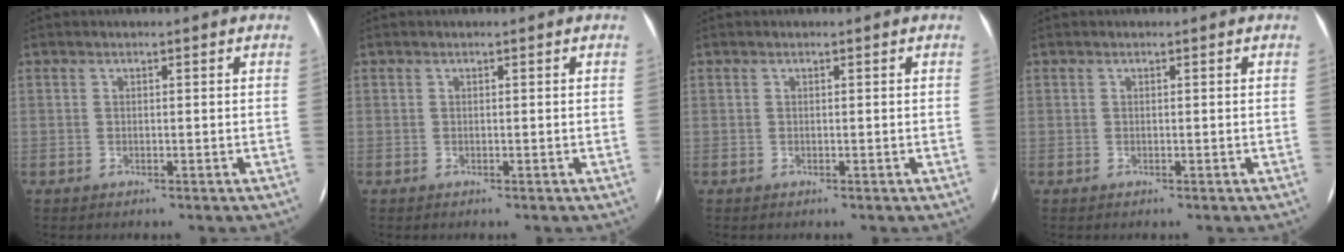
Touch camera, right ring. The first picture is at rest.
{"total": 0.0}
{"total": 0.0}
{"total": 0.0}